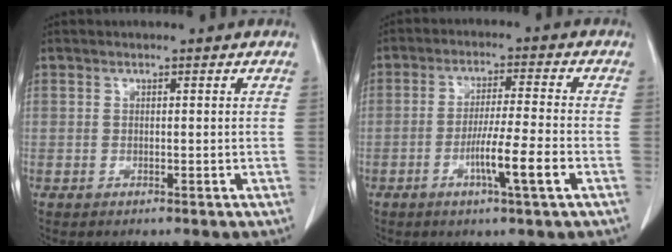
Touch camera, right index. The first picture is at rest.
{"total": 7.9, "force": [-3.0, -0.5, 7.2], "torque": [-0.127, -0.011, -0.055]}